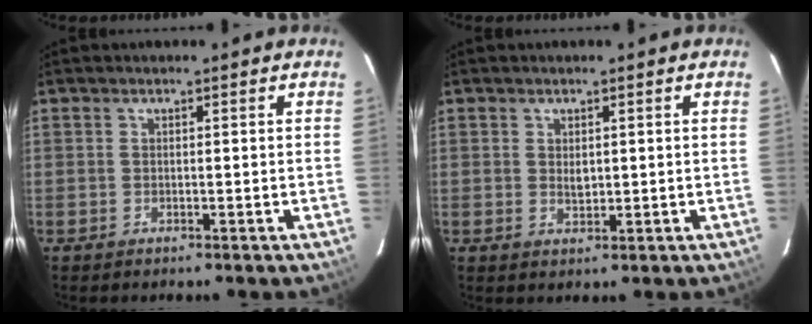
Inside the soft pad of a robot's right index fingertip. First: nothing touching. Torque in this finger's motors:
{"motor_torque": [-0.01, 0.06, 0.03, 0.00]}